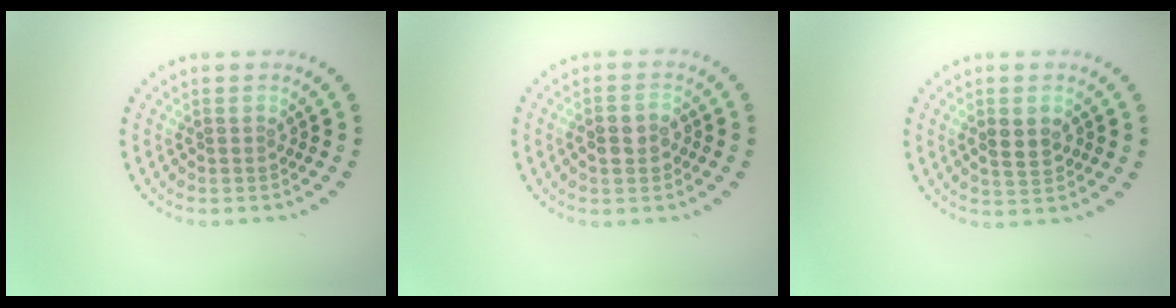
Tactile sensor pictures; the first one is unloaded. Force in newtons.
{"total": 2.3, "press": 2.2, "slide": 0.6}
{"total": 2.3, "press": 2.3, "slide": 0.3}